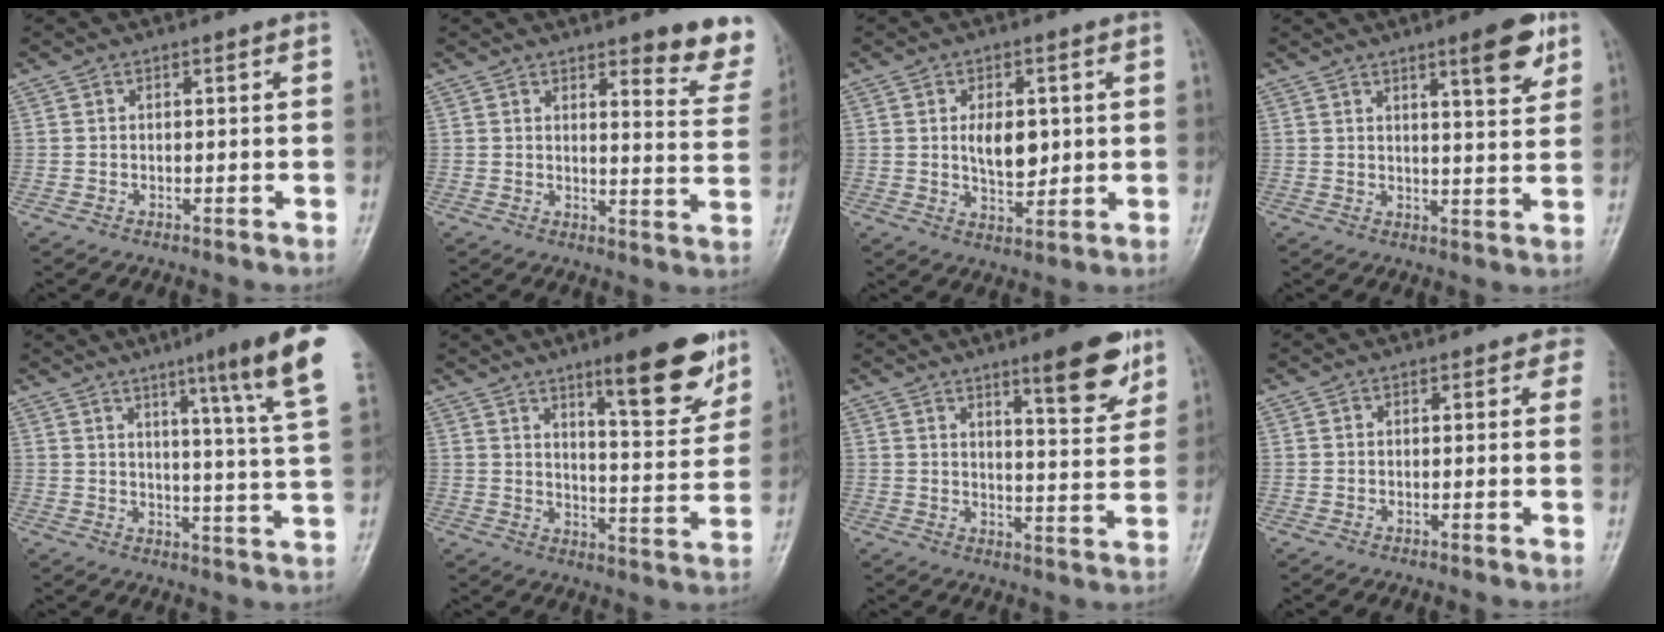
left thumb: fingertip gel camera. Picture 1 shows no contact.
{"total": 10.9, "force": [8.3, 3.1, 6.3], "torque": [-0.034, -0.050, 0.086]}
{"total": 7.2, "force": [0.9, 4.2, 5.7], "torque": [-0.074, -0.010, 0.021]}
{"total": 8.0, "force": [4.7, 1.7, 6.2], "torque": [-0.077, -0.026, 0.064]}
{"total": 16.2, "force": [8.8, 0.4, 13.5], "torque": [-0.179, -0.042, 0.109]}
{"total": 14.6, "force": [9.2, 3.6, 10.8], "torque": [-0.117, -0.057, 0.134]}
{"total": 10.7, "force": [6.8, 2.4, 7.9], "torque": [-0.087, -0.043, 0.096]}
{"total": 2.3, "force": [1.2, 1.7, 1.2], "torque": [0.018, -0.001, -0.002]}